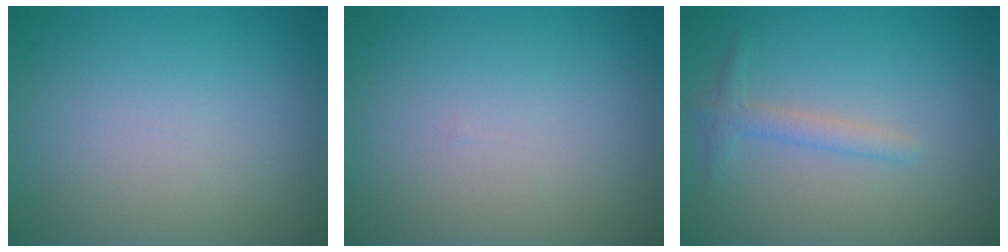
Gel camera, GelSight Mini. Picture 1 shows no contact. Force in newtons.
{"total": 0.0}
{"total": 1.6, "press": 1.6, "slide": 0.1}